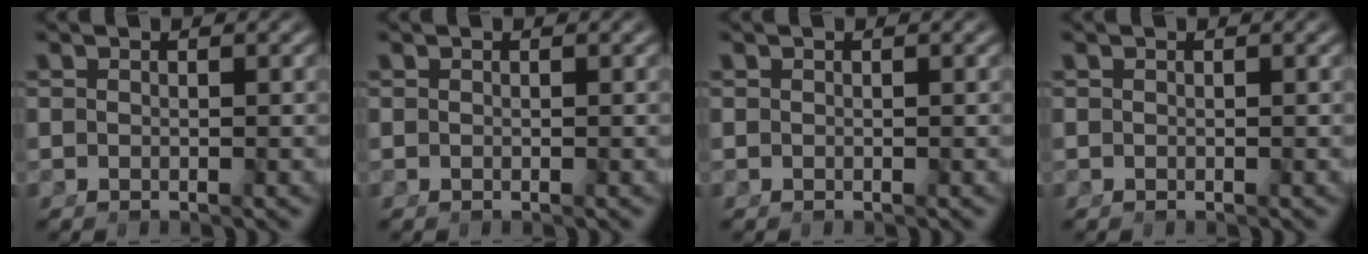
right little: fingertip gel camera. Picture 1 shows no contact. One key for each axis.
{"total": 0.0}
{"total": 0.0}
{"total": 0.0}